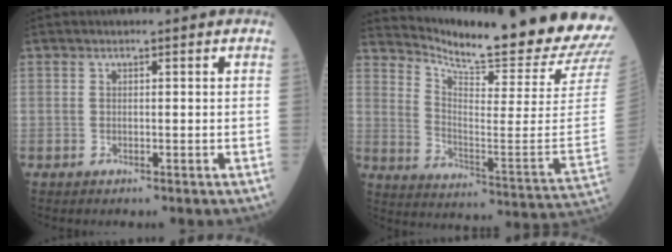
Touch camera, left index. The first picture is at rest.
{"total": 23.0, "force": [22.0, 0.0, 6.8], "torque": [-0.132, -0.128, 0.290]}